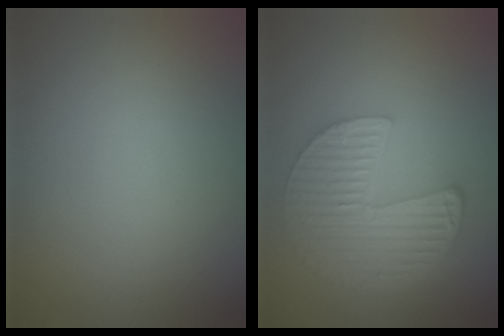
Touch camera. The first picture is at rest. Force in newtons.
{"total": 5.4, "press": 4.1, "slide": 3.5}